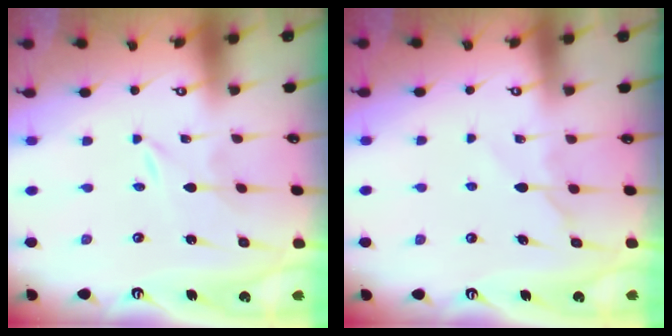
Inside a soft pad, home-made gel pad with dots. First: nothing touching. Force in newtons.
{"total": 5.2, "press": 5.2, "slide": 0.6}